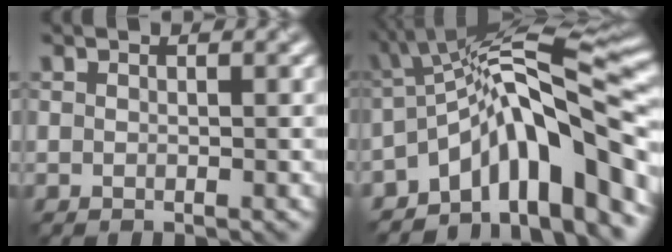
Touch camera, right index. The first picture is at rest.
{"total": 11.9, "force": [-5.6, 3.5, 9.9], "torque": [-0.131, 0.021, -0.099]}